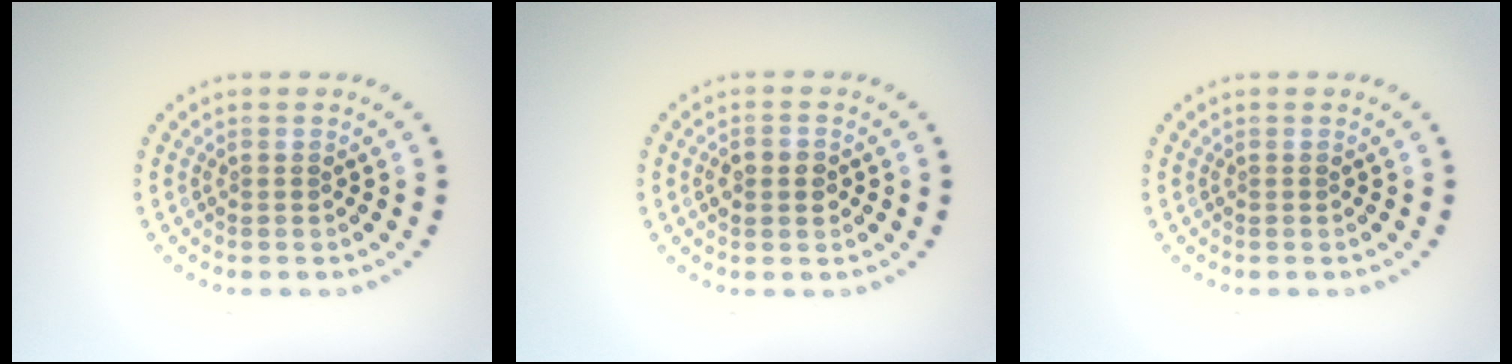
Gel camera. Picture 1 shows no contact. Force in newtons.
{"total": 2.4, "press": 2.4, "slide": 0.1}
{"total": 0.0}